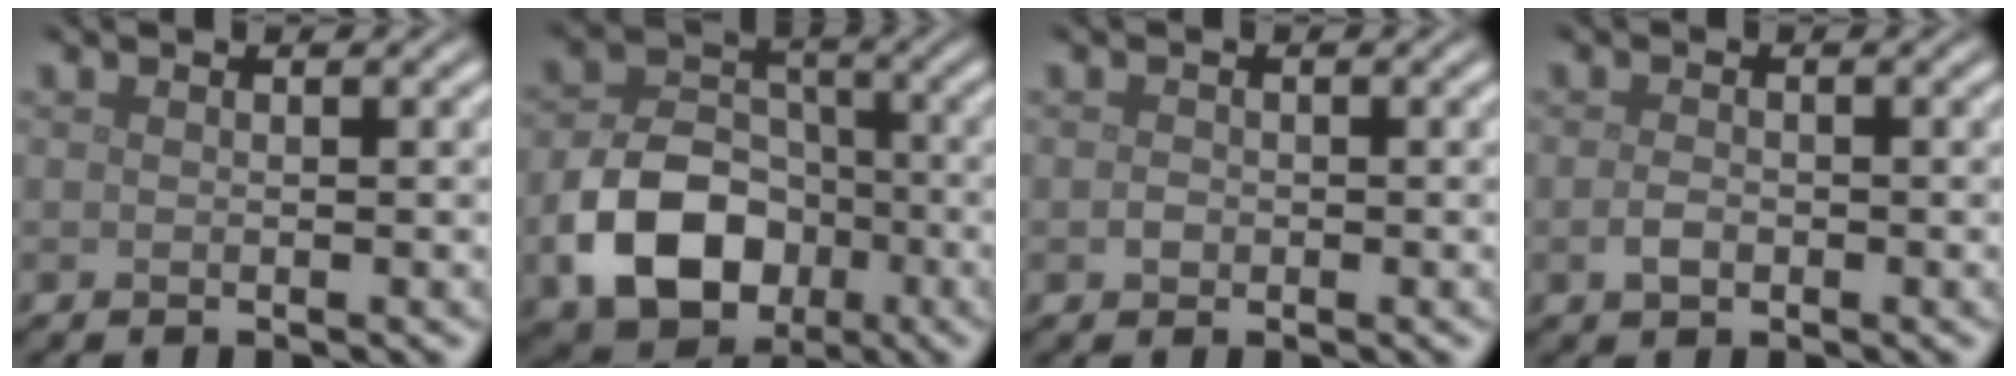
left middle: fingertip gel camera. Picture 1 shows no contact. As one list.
[{"total": 9.0, "force": [-3.2, 6.5, 5.3], "torque": [-0.098, -0.007, -0.059]}, {"total": 0.9, "force": [-0.3, 0.7, 0.4], "torque": [-0.007, -0.002, -0.007]}, {"total": 1.5, "force": [-0.5, 0.9, 1.0], "torque": [-0.022, 0.000, -0.010]}]